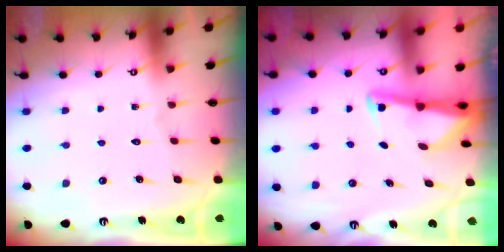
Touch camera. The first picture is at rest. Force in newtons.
{"total": 2.9, "press": 2.9, "slide": 0.4}